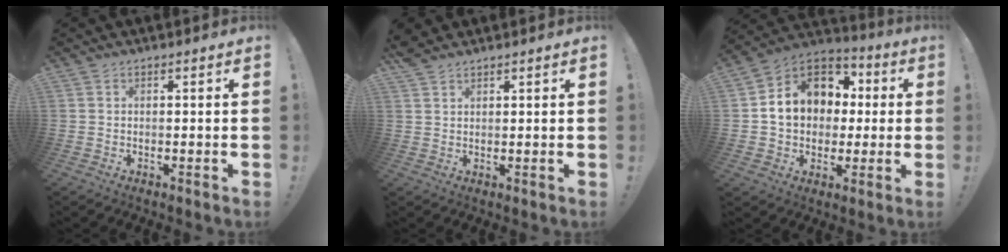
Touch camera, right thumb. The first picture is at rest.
{"total": 2.6, "force": [2.2, 1.0, 0.8], "torque": [-0.011, -0.012, 0.043]}
{"total": 13.8, "force": [2.1, 11.6, 7.2], "torque": [-0.098, 0.002, 0.048]}